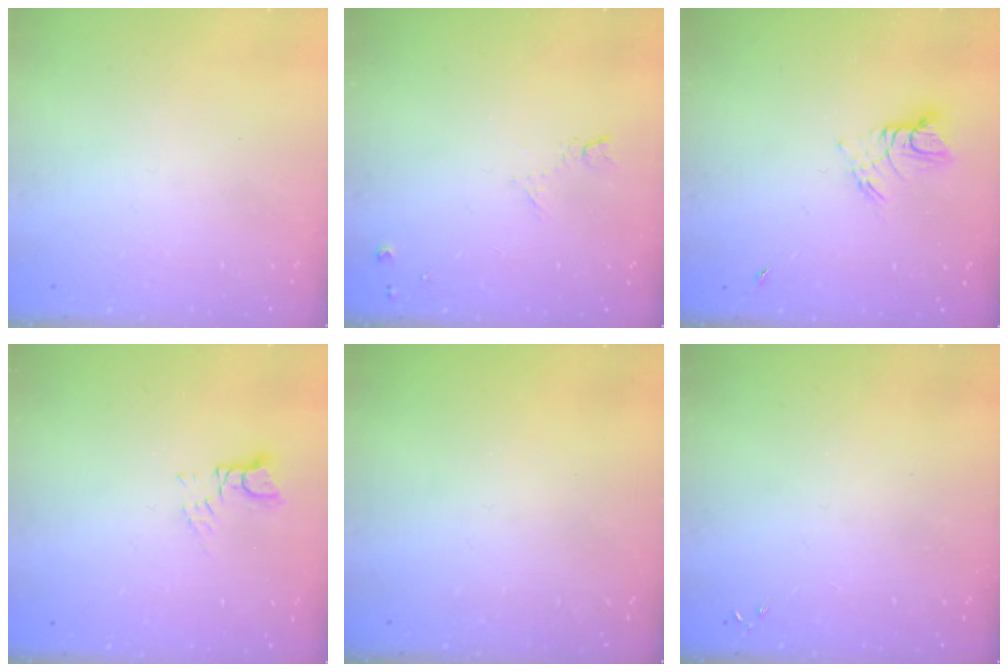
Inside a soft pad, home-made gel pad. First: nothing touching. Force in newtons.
{"total": 6.0, "press": 5.9, "slide": 1.0}
{"total": 7.3, "press": 7.3, "slide": 0.6}
{"total": 3.4, "press": 3.3, "slide": 0.3}
{"total": 0.0}
{"total": 0.0}